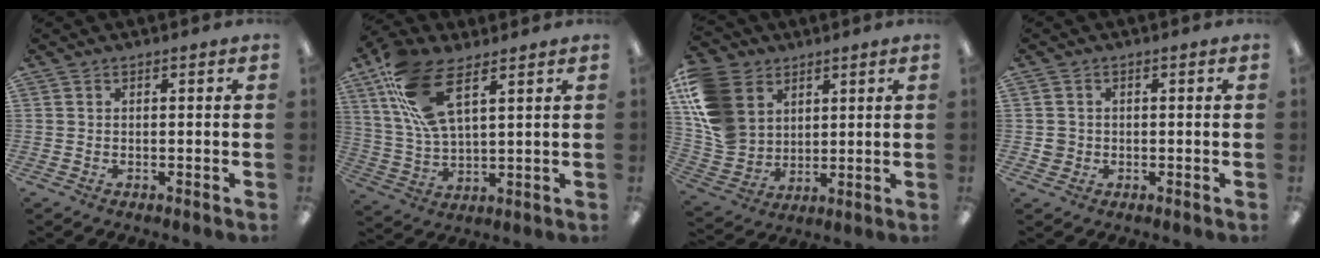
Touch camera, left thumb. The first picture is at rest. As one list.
[{"total": 15.1, "force": [8.4, 6.2, 10.9], "torque": [-0.236, -0.022, 0.156]}, {"total": 14.6, "force": [5.9, 11.5, 6.7], "torque": [-0.172, -0.014, 0.119]}, {"total": 2.6, "force": [-0.3, 2.6, 0.6], "torque": [-0.004, 0.002, -0.009]}]